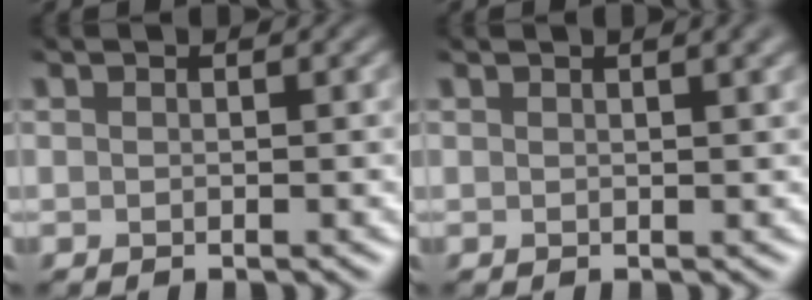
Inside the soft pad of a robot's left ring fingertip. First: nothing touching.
{"total": 4.9, "force": [2.9, 1.9, 3.4], "torque": [-0.043, 0.033, 0.024]}